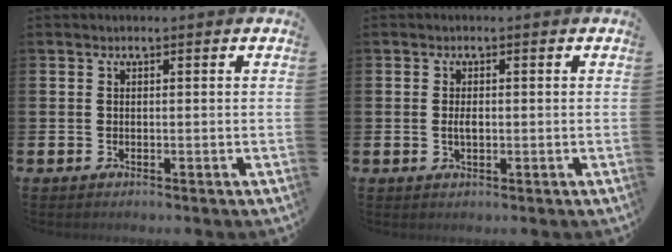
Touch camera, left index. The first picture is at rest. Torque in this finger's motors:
{"motor_torque": [0.64, -0.02, 0.03, 0.09]}